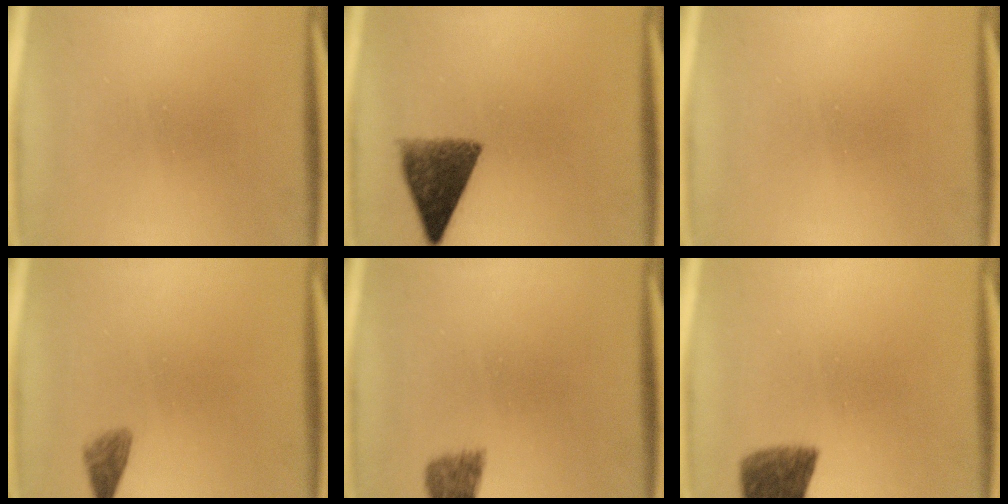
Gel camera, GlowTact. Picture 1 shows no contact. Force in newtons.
{"total": 8.8}
{"total": 0.0}
{"total": 1.9}
{"total": 2.3}
{"total": 7.0}